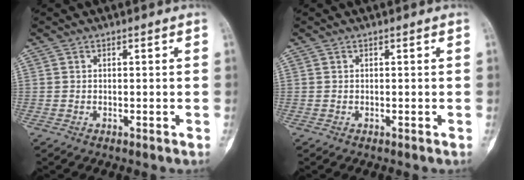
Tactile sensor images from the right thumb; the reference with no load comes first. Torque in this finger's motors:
{"motor_torque": [0.00, 0.00, 0.02, -0.02, 0.01]}